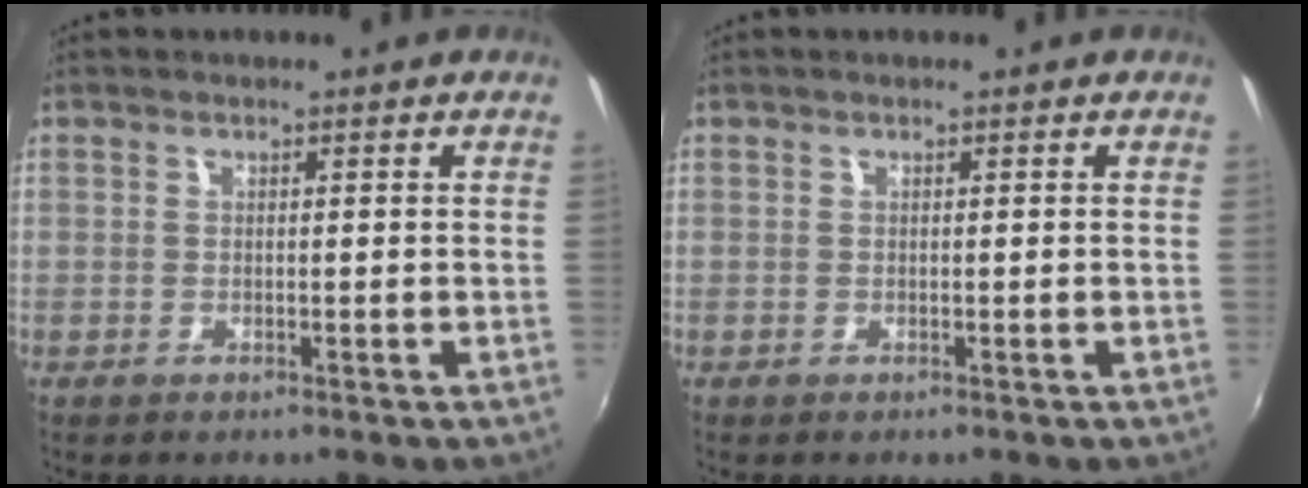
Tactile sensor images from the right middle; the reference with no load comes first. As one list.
[{"total": 0.0}]